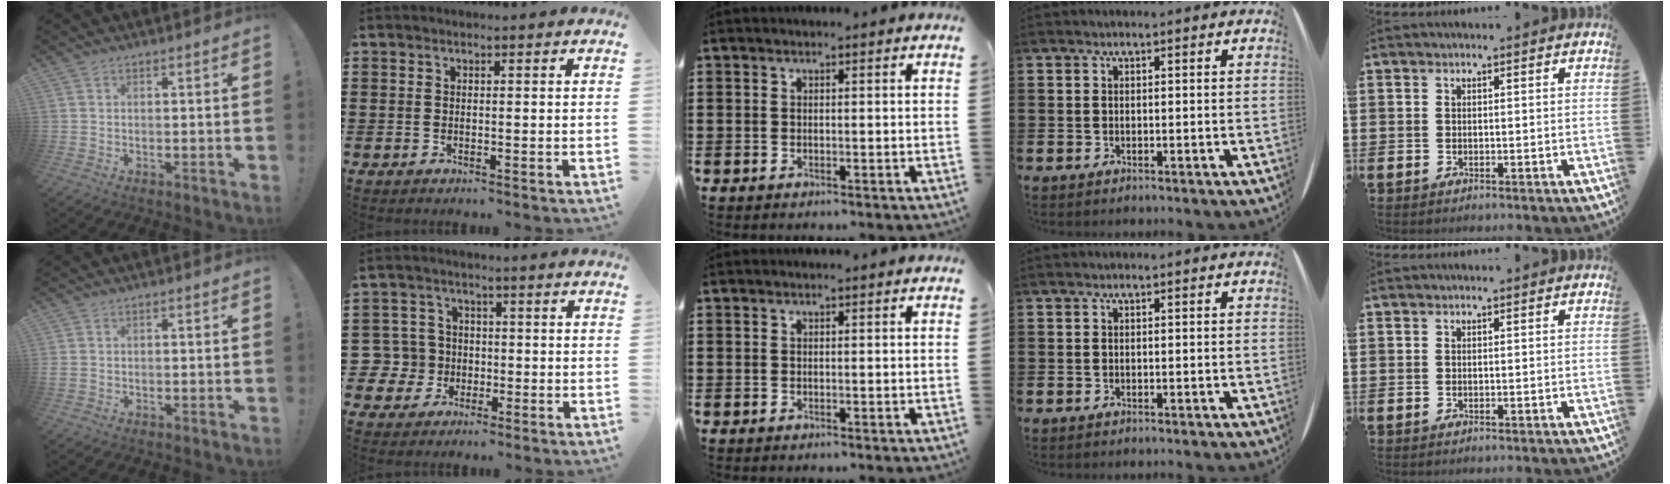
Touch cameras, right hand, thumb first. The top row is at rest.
{"thumb": {"total": 1.2, "force": [-0.7, 0.7, 0.7], "torque": [-0.013, 0.004, -0.011]}, "index": {"total": 5.6, "force": [-1.3, 5.3, 0.9], "torque": [-0.060, 0.005, -0.029]}}